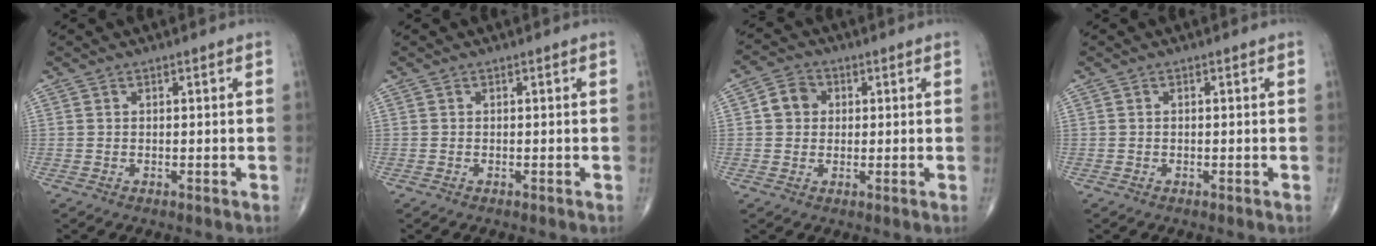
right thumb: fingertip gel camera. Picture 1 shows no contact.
{"total": 0.0}
{"total": 4.8, "force": [0.7, 4.2, 2.2], "torque": [-0.024, 0.008, 0.004]}
{"total": 0.0}